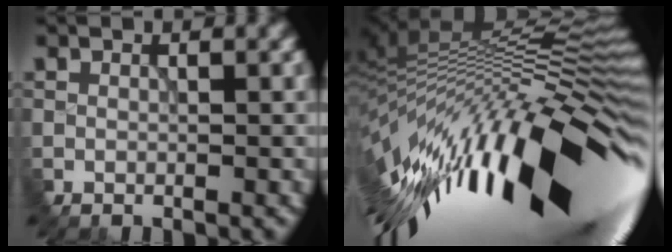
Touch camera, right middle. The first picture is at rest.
{"total": 17.8, "force": [-2.9, 5.9, 16.5], "torque": [-0.279, -0.005, -0.054]}